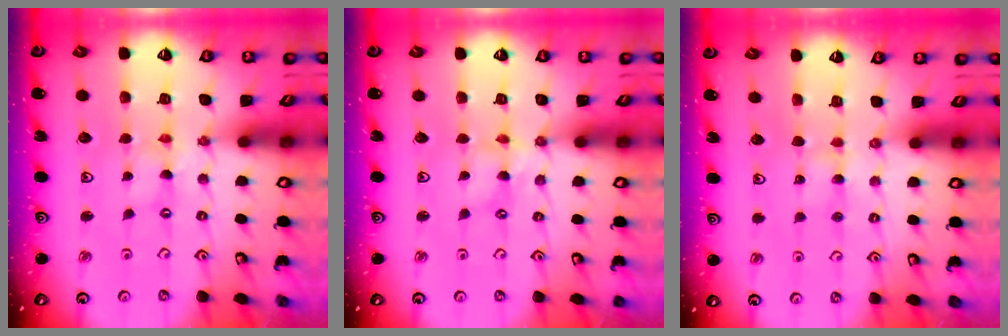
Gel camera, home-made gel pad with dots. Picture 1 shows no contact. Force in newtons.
{"total": 1.6, "press": 1.6, "slide": 0.2}
{"total": 2.9, "press": 2.9, "slide": 0.4}